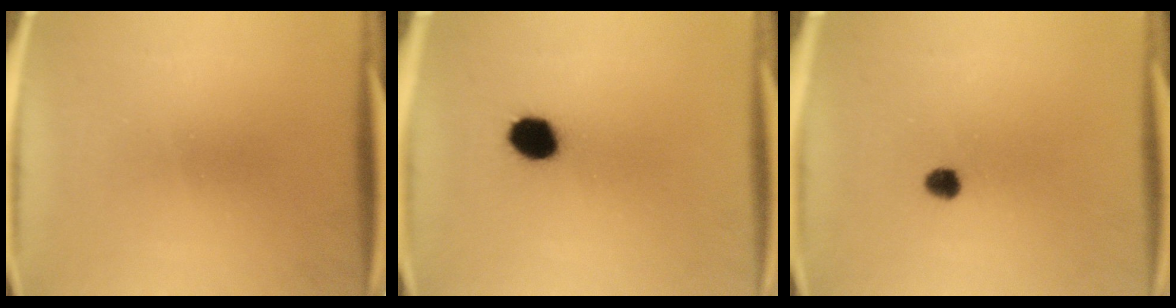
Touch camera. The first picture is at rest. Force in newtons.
{"total": 7.0}
{"total": 2.5}